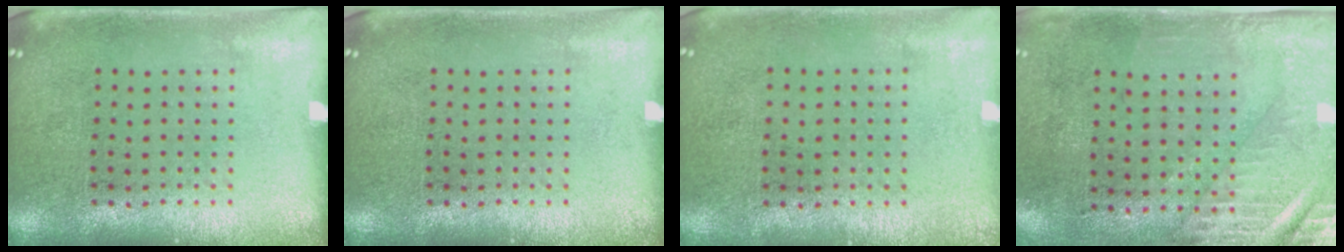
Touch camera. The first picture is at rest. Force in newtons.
{"total": 0.0}
{"total": 0.0}
{"total": 3.0, "press": 2.5, "slide": 1.5}